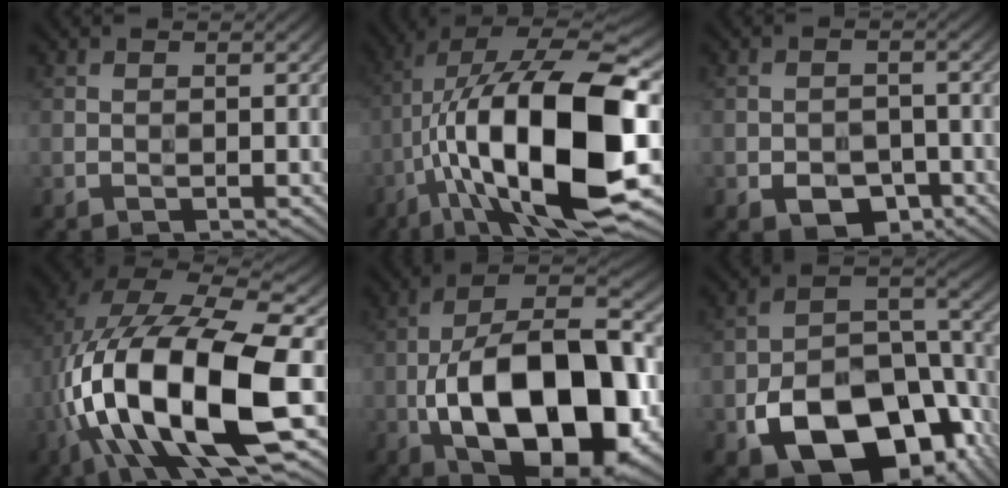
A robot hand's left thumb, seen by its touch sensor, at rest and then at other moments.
{"total": 20.6, "force": [-3.8, 6.7, 19.1], "torque": [-0.350, 0.009, -0.062]}
{"total": 4.5, "force": [-2.3, 2.9, 2.6], "torque": [-0.038, -0.007, -0.042]}
{"total": 19.7, "force": [-4.7, 7.7, 17.5], "torque": [-0.349, -0.015, -0.072]}
{"total": 19.5, "force": [-5.4, 9.6, 16.1], "torque": [-0.284, -0.015, -0.097]}
{"total": 17.7, "force": [-8.0, 10.8, 11.5], "torque": [-0.185, -0.043, -0.123]}